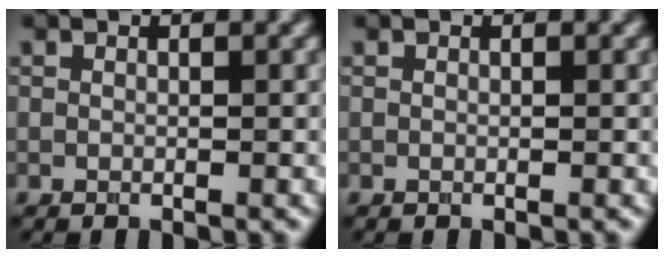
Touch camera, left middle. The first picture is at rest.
{"total": 0.0}